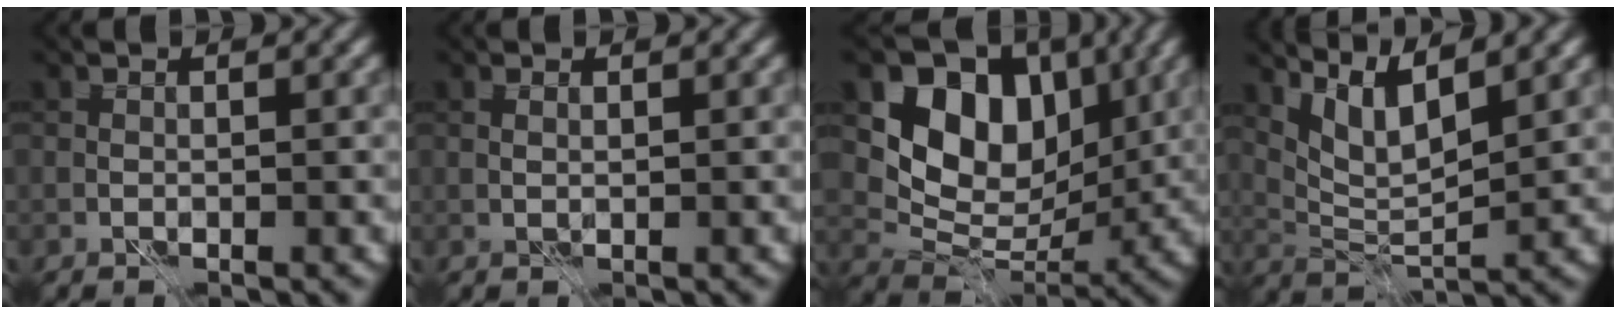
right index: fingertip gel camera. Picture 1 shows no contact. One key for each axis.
{"total": 0.5, "fx": 0.4, "fy": 0.1, "fz": 0.3, "tx": -0.010, "ty": -0.003, "tz": 0.006}
{"total": 9.9, "fx": 3.8, "fy": 7.1, "fz": 5.8, "tx": -0.100, "ty": -0.013, "tz": 0.065}
{"total": 4.9, "fx": 3.1, "fy": 1.5, "fz": 3.4, "tx": -0.077, "ty": -0.008, "tz": 0.065}